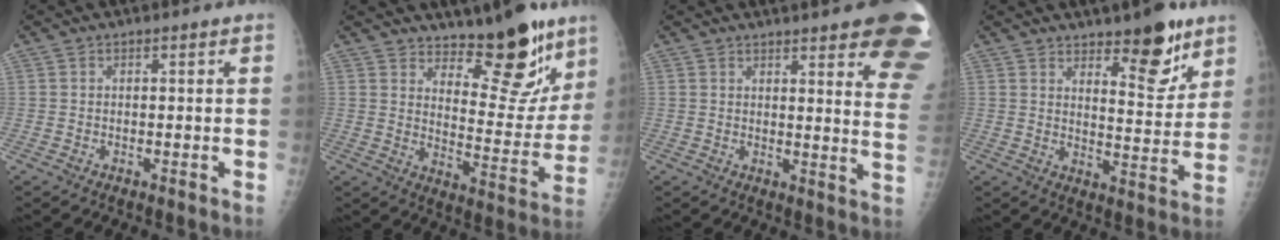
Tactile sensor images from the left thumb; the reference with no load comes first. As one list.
[{"total": 14.5, "force": [10.8, 5.6, 8.0], "torque": [-0.053, -0.090, 0.164]}, {"total": 20.0, "force": [13.4, 4.3, 14.3], "torque": [-0.135, -0.056, 0.145]}, {"total": 10.7, "force": [7.2, 4.0, 6.8], "torque": [-0.066, -0.052, 0.109]}]